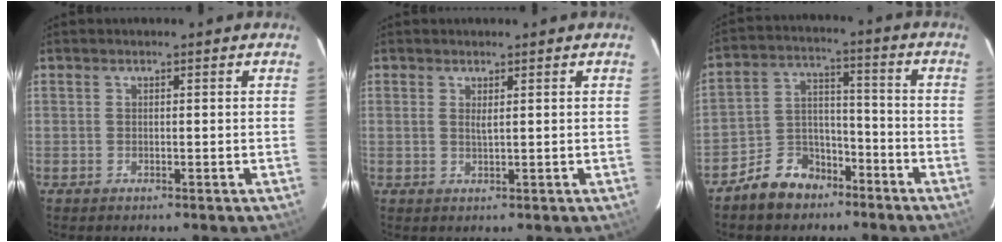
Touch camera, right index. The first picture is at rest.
{"total": 1.2, "force": [0.5, 0.2, 1.0], "torque": [-0.020, -0.001, 0.008]}
{"total": 8.0, "force": [-5.8, 5.1, 2.2], "torque": [-0.057, 0.024, -0.087]}